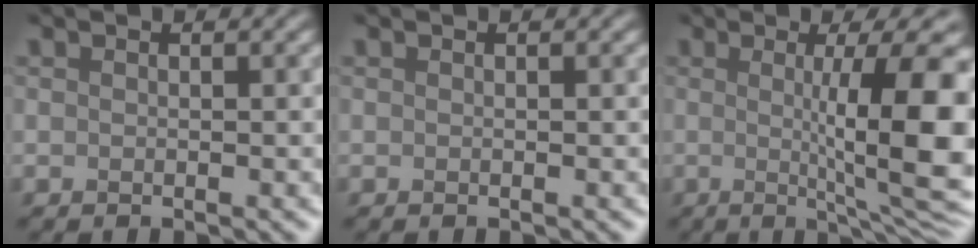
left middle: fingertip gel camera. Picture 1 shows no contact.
{"total": 0.0}
{"total": 9.7, "force": [-0.3, 1.4, 9.6], "torque": [-0.126, 0.000, 0.017]}